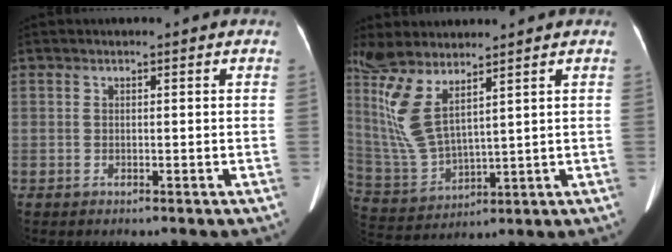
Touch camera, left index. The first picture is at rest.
{"total": 10.1, "force": [6.1, 2.4, 7.7], "torque": [-0.188, -0.011, 0.138]}